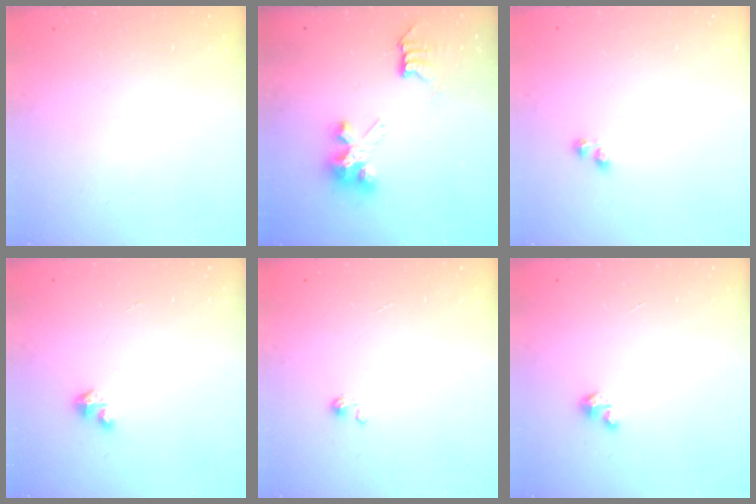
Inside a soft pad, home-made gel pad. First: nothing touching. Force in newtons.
{"total": 6.4, "press": 6.4, "slide": 0.1}
{"total": 1.9, "press": 1.9, "slide": 0.5}
{"total": 1.9, "press": 1.9, "slide": 0.1}
{"total": 0.0}
{"total": 2.7, "press": 2.7, "slide": 0.2}